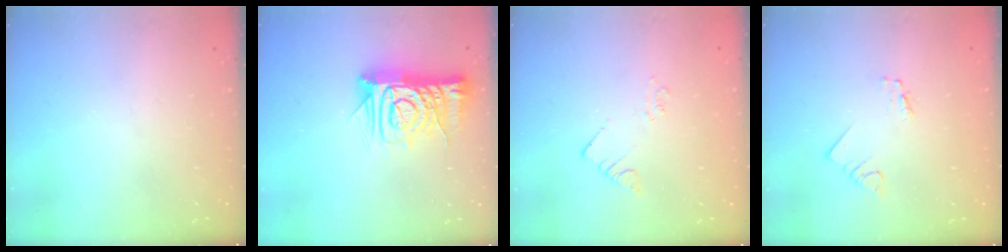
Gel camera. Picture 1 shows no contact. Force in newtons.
{"total": 13.2, "press": 13.1, "slide": 1.6}
{"total": 2.2, "press": 2.2, "slide": 0.1}
{"total": 1.2, "press": 1.2, "slide": 0.1}